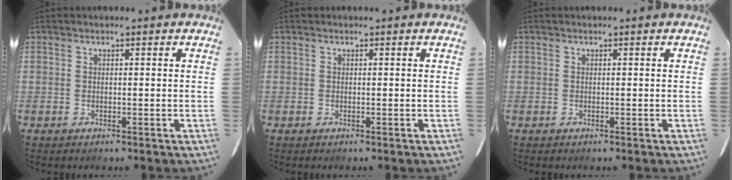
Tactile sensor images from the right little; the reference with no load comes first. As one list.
[{"total": 0.0}, {"total": 0.0}]